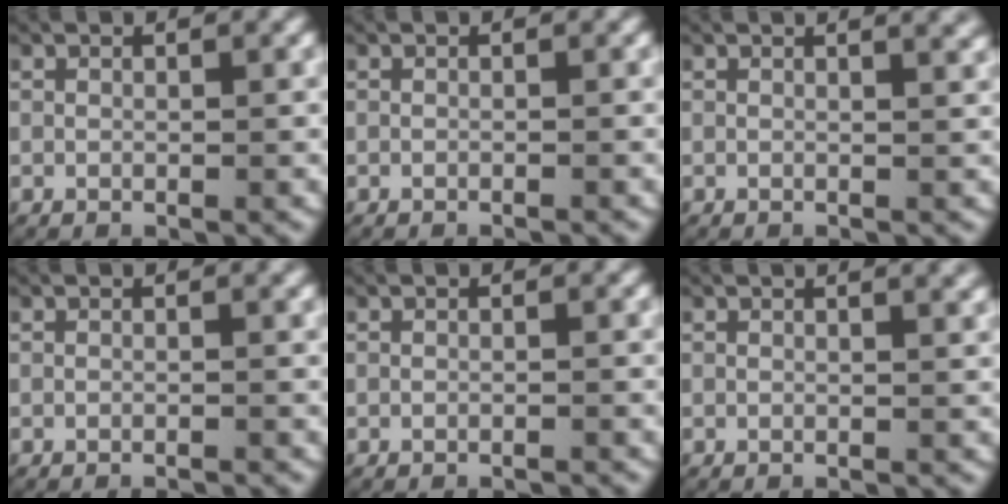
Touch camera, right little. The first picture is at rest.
{"total": 0.6, "force": [-0.6, 0.0, 0.1], "torque": [-0.001, 0.000, -0.010]}
{"total": 2.5, "force": [1.6, 0.8, 1.8], "torque": [-0.016, 0.013, 0.018]}
{"total": 1.2, "force": [-1.2, 0.1, 0.3], "torque": [-0.005, 0.000, -0.019]}
{"total": 1.1, "force": [-1.1, 0.1, 0.2], "torque": [0.000, 0.000, -0.017]}
{"total": 2.0, "force": [1.0, 0.5, 1.6], "torque": [-0.014, 0.011, 0.010]}